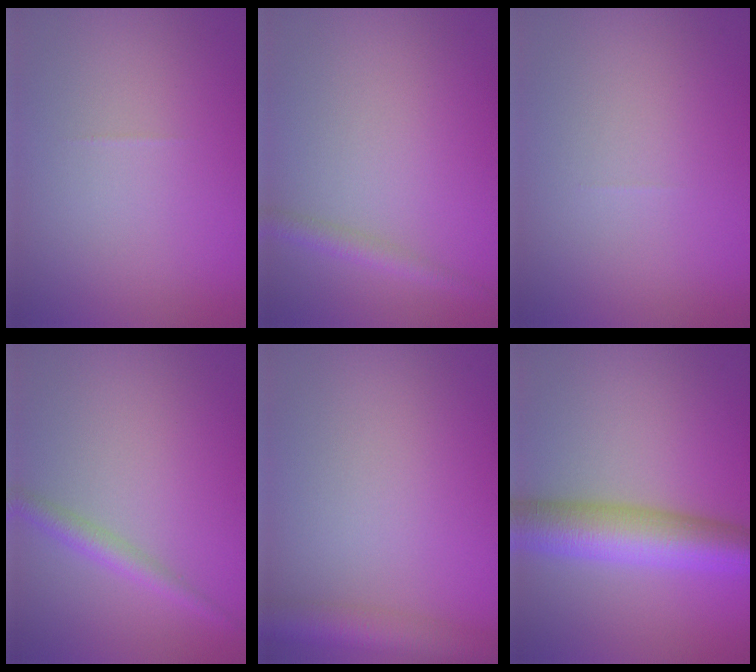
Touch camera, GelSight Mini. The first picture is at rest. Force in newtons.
{"total": 1.8, "press": 1.8, "slide": 0.1}
{"total": 0.0}
{"total": 2.0, "press": 2.0, "slide": 0.1}
{"total": 4.5, "press": 4.5, "slide": 0.2}
{"total": 7.2, "press": 7.2, "slide": 0.3}